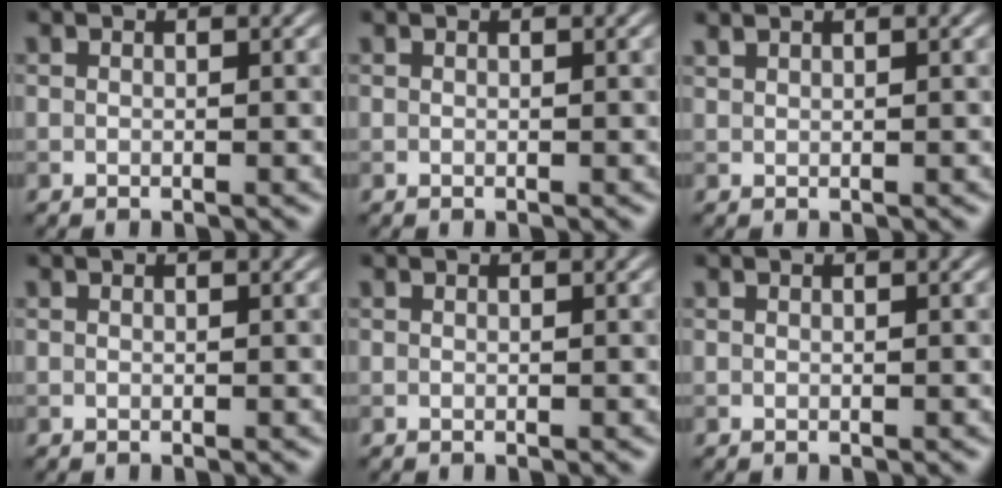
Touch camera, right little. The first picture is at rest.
{"total": 0.0}
{"total": 0.8, "force": [0.7, 0.1, 0.2], "torque": [-0.003, 0.002, 0.016]}
{"total": 0.0}
{"total": 0.0}
{"total": 0.0}